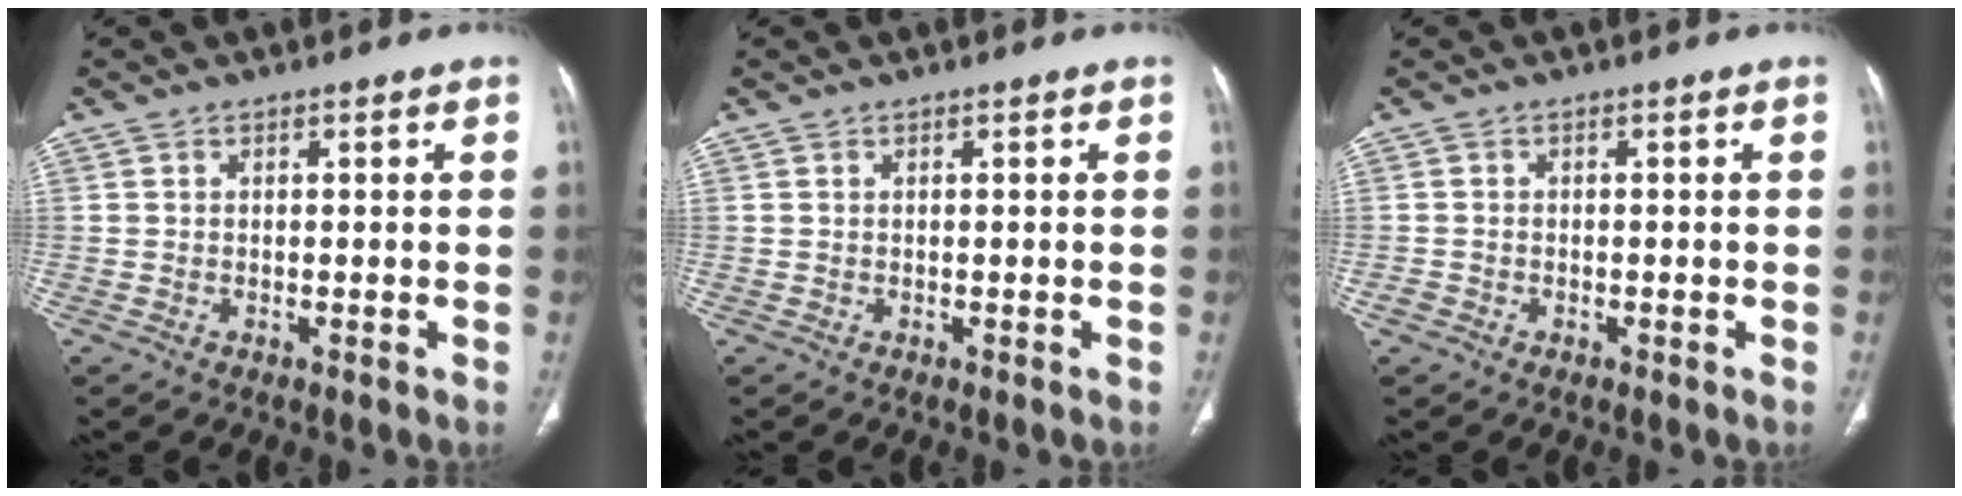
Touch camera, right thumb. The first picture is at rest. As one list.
[{"total": 0.0}, {"total": 1.3, "force": [-0.7, 1.0, 0.2], "torque": [-0.003, 0.004, -0.017]}]